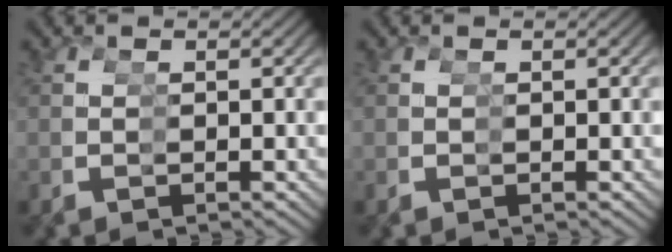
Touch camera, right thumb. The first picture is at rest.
{"total": 0.0}